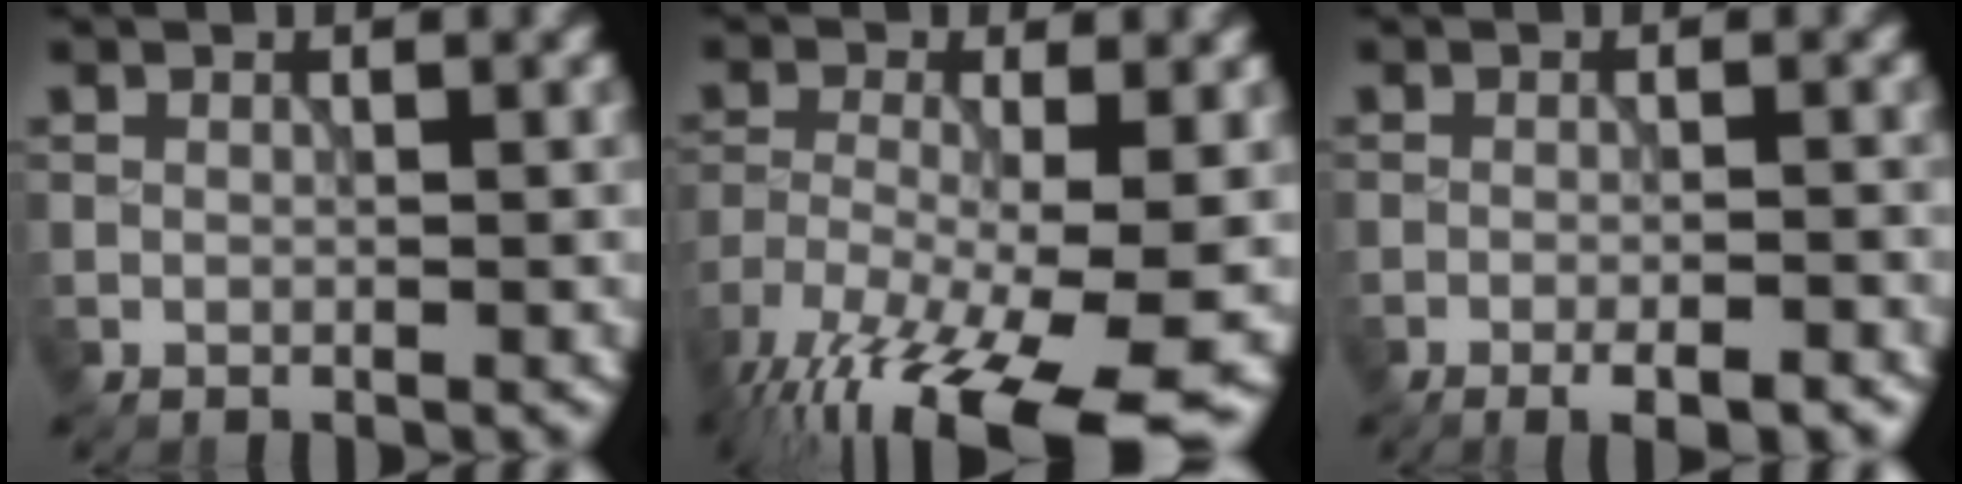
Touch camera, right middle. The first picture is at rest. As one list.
[{"total": 14.8, "force": [-9.4, 3.9, 10.7], "torque": [-0.205, -0.030, -0.151]}, {"total": 3.1, "force": [-1.9, 0.5, 2.4], "torque": [-0.034, 0.006, -0.033]}]